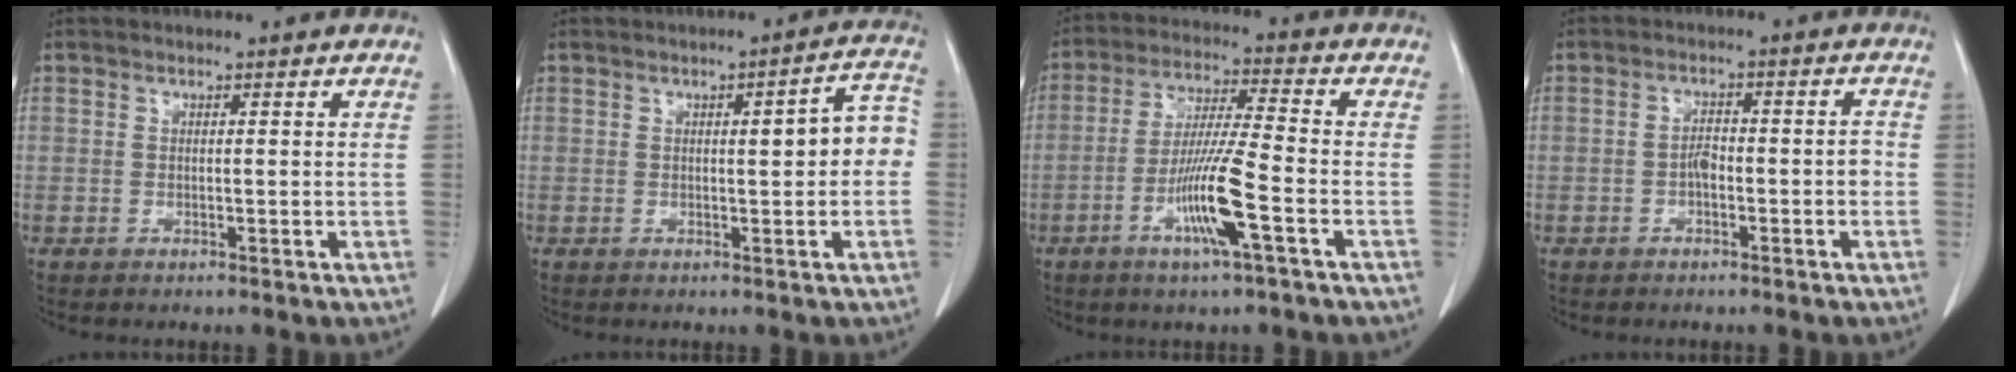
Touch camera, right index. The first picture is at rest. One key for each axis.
{"total": 5.7, "fx": 0.1, "fy": 1.3, "fz": 5.6, "tx": -0.070, "ty": 0.025, "tz": 0.000}
{"total": 10.4, "fx": -4.0, "fy": -0.3, "fz": 9.6, "tx": -0.189, "ty": -0.011, "tz": -0.079}
{"total": 3.4, "fx": -1.2, "fy": 1.2, "fz": 2.9, "tx": -0.046, "ty": 0.015, "tz": -0.016}